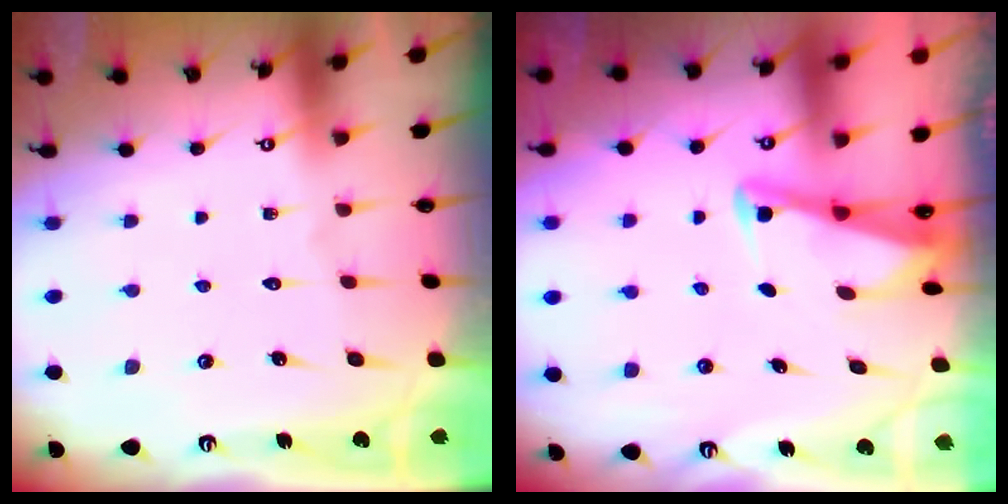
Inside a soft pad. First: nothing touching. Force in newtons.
{"total": 2.9, "press": 2.8, "slide": 0.3}